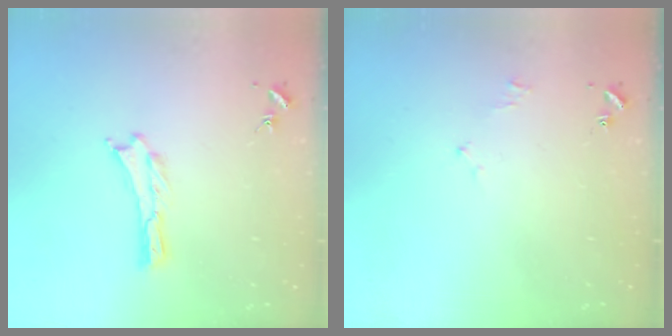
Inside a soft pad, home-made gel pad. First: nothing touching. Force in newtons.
{"total": 1.6, "press": 1.5, "slide": 0.3}